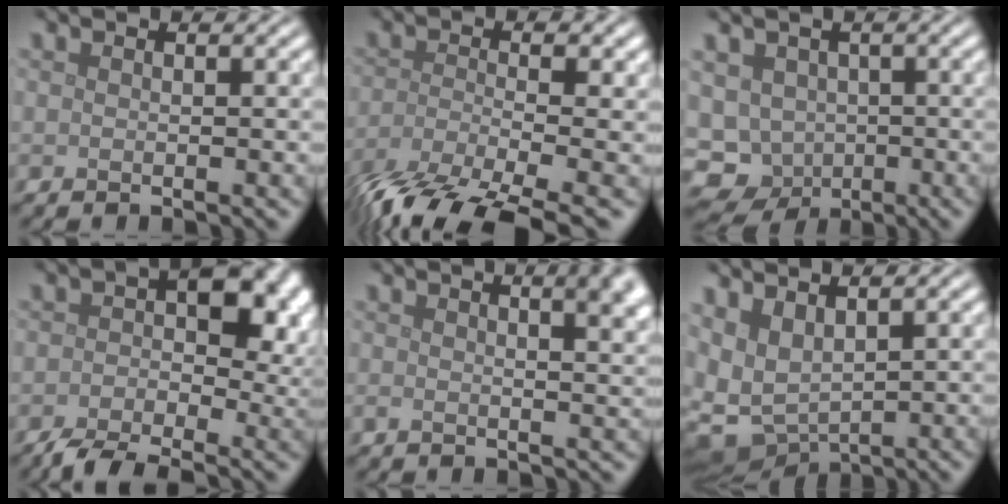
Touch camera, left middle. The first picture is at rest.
{"total": 8.0, "force": [-5.5, 2.1, 5.4], "torque": [-0.100, -0.015, -0.104]}
{"total": 8.7, "force": [-3.6, 7.4, 2.8], "torque": [-0.049, -0.027, -0.063]}
{"total": 9.3, "force": [-2.0, 5.2, 7.4], "torque": [-0.102, 0.001, -0.047]}
{"total": 6.1, "force": [2.3, 2.7, 5.0], "torque": [-0.021, 0.018, 0.020]}
{"total": 5.3, "force": [0.2, 3.7, 3.8], "torque": [-0.085, -0.014, 0.017]}